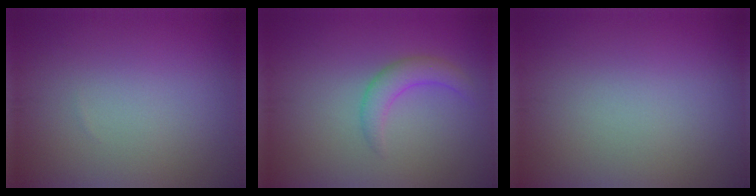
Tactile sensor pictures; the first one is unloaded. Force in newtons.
{"total": 2.4, "press": 2.4, "slide": 0.0}
{"total": 0.0}